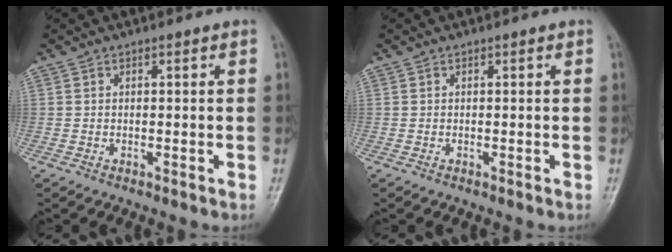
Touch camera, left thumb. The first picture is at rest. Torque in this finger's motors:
{"motor_torque": [0.44, -0.27, -0.05, 0.15, 0.06]}